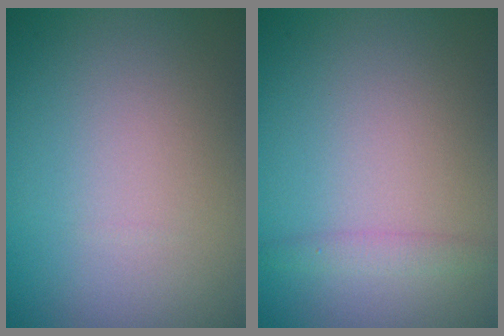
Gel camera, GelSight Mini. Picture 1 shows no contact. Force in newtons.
{"total": 1.1, "press": 1.1, "slide": 0.1}